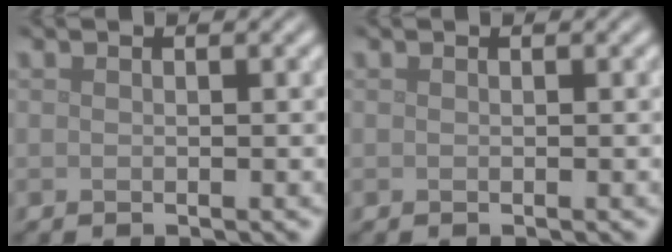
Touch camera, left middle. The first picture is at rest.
{"total": 0.0}